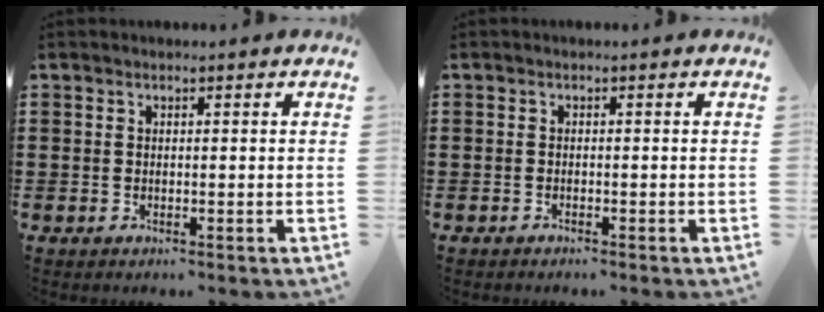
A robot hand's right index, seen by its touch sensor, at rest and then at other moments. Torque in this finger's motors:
{"motor_torque": [-0.18, 0.42, -0.51, -0.21]}